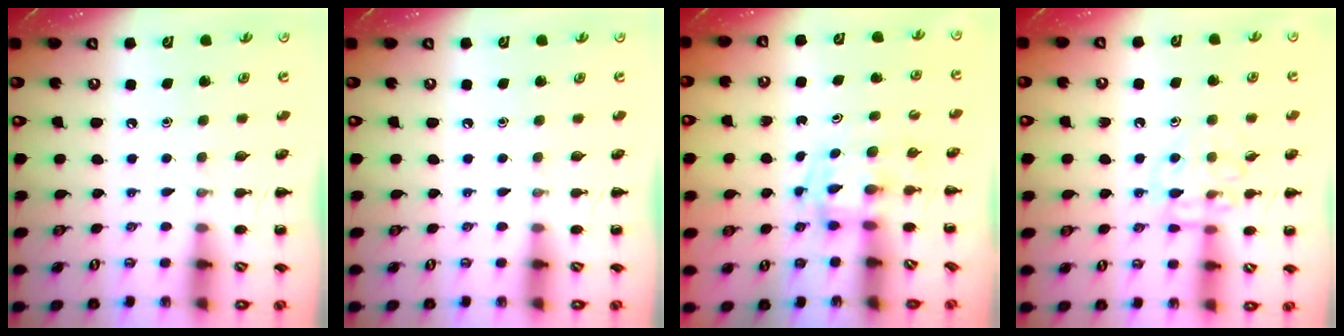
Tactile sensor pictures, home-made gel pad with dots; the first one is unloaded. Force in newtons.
{"total": 0.0}
{"total": 2.9, "press": 2.9, "slide": 0.2}
{"total": 10.4, "press": 10.3, "slide": 0.7}